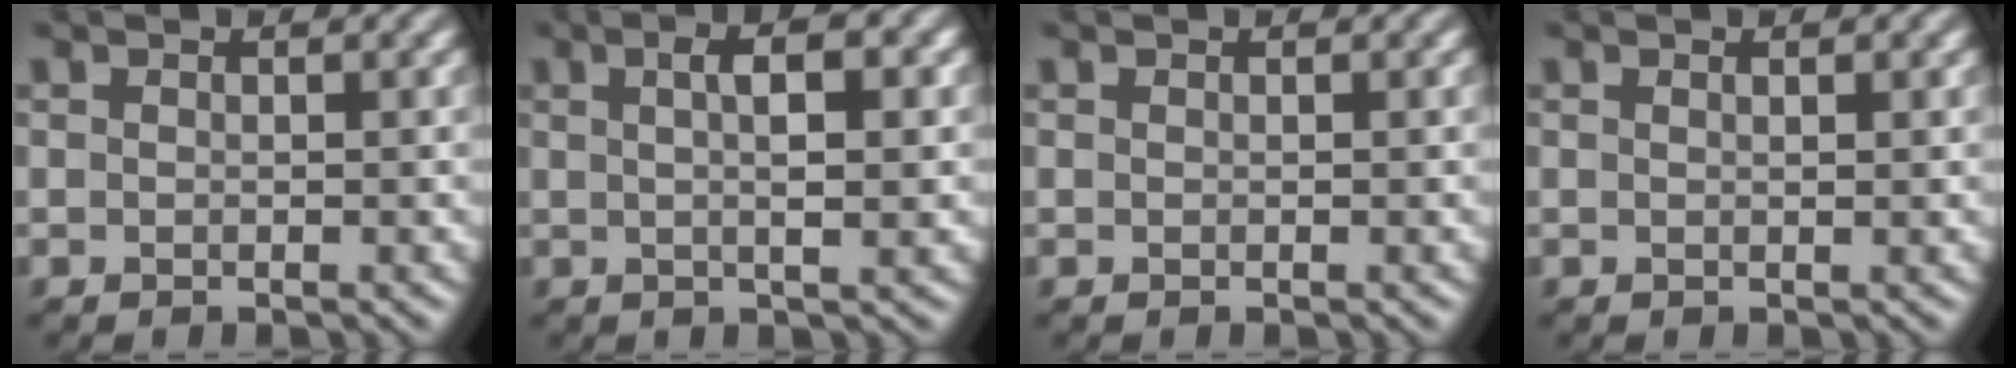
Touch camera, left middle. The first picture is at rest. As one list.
[{"total": 4.2, "force": [0.8, 0.9, 4.0], "torque": [-0.057, 0.006, 0.011]}, {"total": 0.0}, {"total": 1.1, "force": [0.5, 0.3, 0.9], "torque": [-0.007, 0.001, 0.002]}]